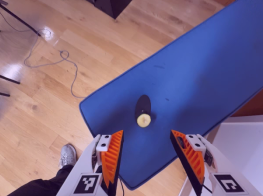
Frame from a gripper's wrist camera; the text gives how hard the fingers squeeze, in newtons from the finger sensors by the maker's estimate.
{"total": 0.0}